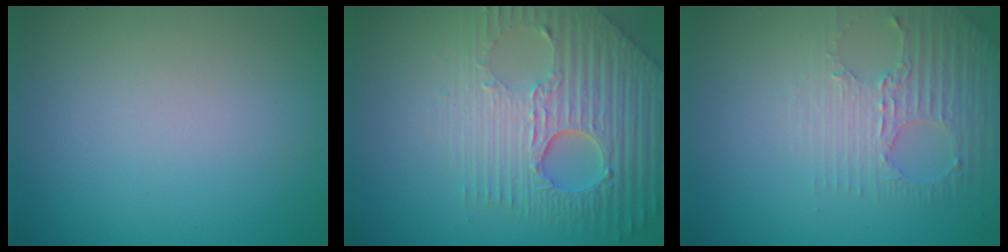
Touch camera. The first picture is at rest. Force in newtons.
{"total": 8.7, "press": 5.9, "slide": 6.4}
{"total": 2.8, "press": 2.5, "slide": 1.3}